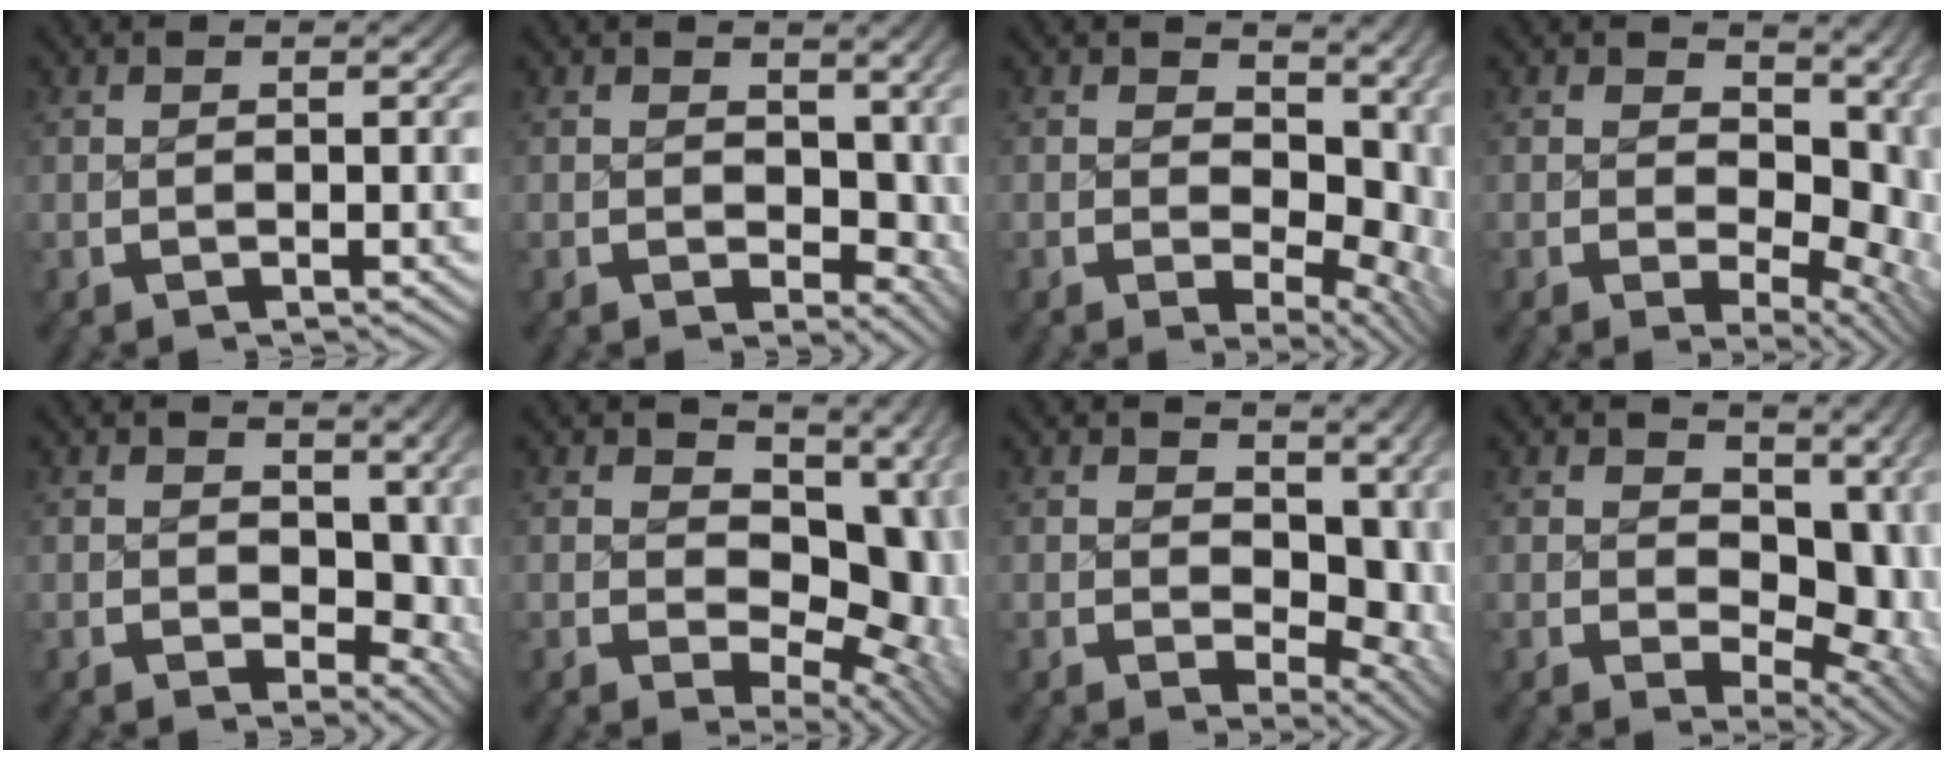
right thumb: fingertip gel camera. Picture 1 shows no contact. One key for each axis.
{"total": 3.8, "fx": 0.6, "fy": 2.8, "fz": 2.4, "tx": -0.023, "ty": -0.007, "tz": 0.009}
{"total": 6.8, "fx": -0.1, "fy": 3.9, "fz": 5.6, "tx": -0.073, "ty": -0.017, "tz": 0.009}
{"total": 7.6, "fx": 0.0, "fy": 4.3, "fz": 6.2, "tx": -0.082, "ty": -0.016, "tz": 0.010}
{"total": 4.9, "fx": 0.5, "fy": 3.6, "fz": 3.3, "tx": -0.036, "ty": -0.011, "tz": 0.010}
{"total": 10.6, "fx": -0.1, "fy": 6.7, "fz": 8.2, "tx": -0.119, "ty": -0.023, "tz": 0.009}
{"total": 6.2, "fx": 0.4, "fy": 3.9, "fz": 4.8, "tx": -0.066, "ty": -0.025, "tz": 0.019}
{"total": 8.1, "fx": 0.1, "fy": 4.9, "fz": 6.5, "tx": -0.093, "ty": -0.022, "tz": 0.013}